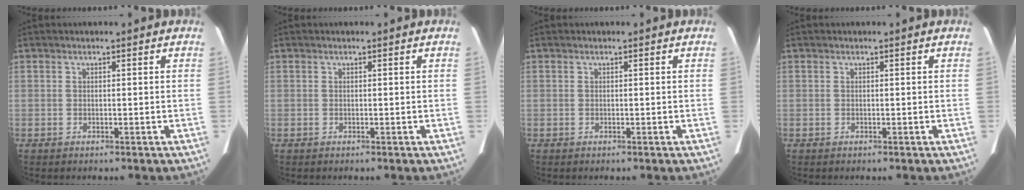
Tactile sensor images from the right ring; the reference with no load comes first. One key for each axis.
{"total": 0.0}
{"total": 0.0}
{"total": 0.0}